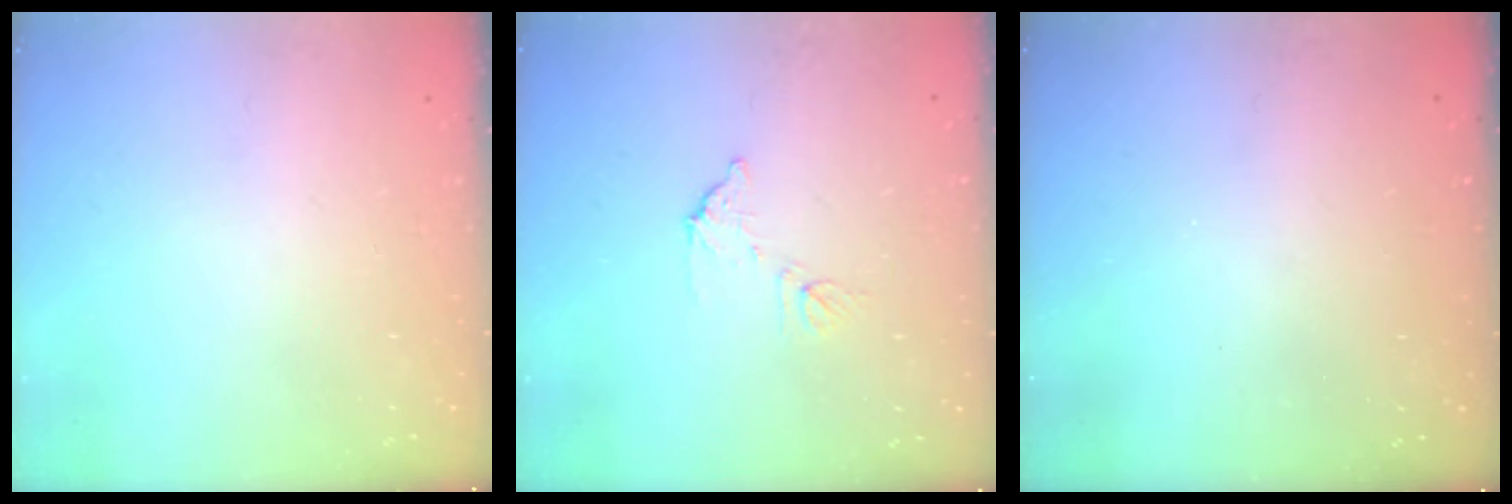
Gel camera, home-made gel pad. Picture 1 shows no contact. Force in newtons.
{"total": 7.2, "press": 7.2, "slide": 0.3}
{"total": 3.2, "press": 3.2, "slide": 0.1}